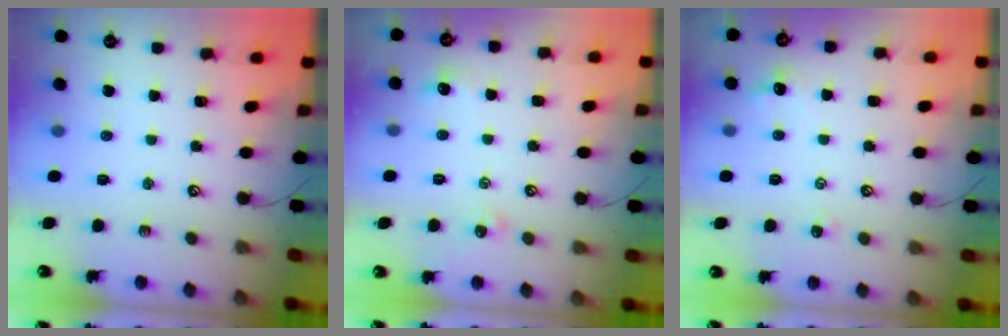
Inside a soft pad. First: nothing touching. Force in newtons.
{"total": 2.5, "press": 2.4, "slide": 0.6}
{"total": 1.6, "press": 1.5, "slide": 0.5}